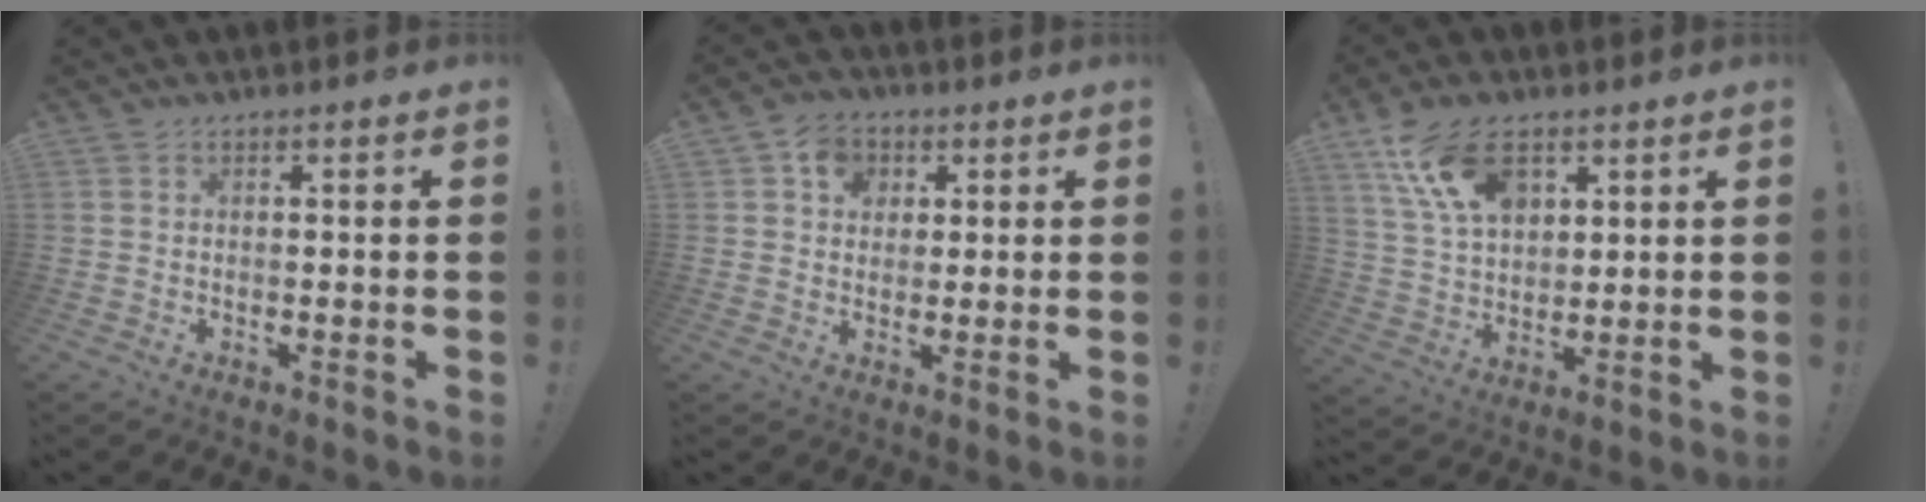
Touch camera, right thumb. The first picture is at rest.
{"total": 7.1, "force": [2.2, 6.2, 2.7], "torque": [-0.035, -0.002, 0.042]}
{"total": 15.2, "force": [8.1, 8.9, 9.3], "torque": [-0.169, -0.019, 0.155]}